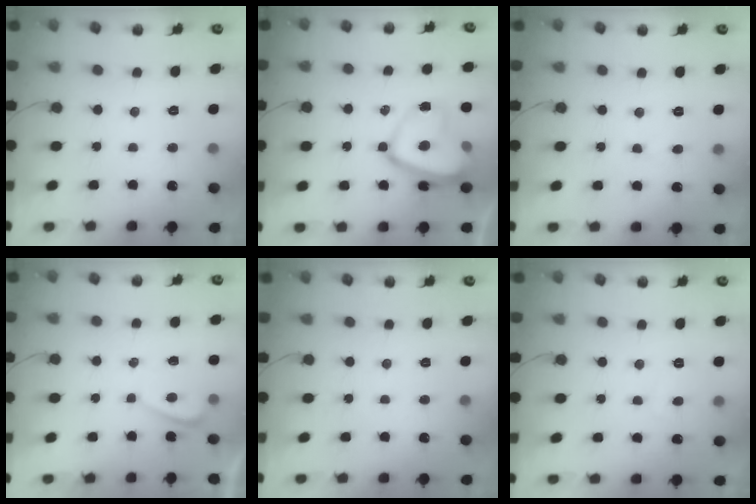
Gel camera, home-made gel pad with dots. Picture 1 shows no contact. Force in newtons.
{"total": 13.9, "press": 13.8, "slide": 1.1}
{"total": 3.9, "press": 3.9, "slide": 0.4}
{"total": 0.8, "press": 0.6, "slide": 0.5}
{"total": 0.0}
{"total": 2.2, "press": 2.1, "slide": 0.8}